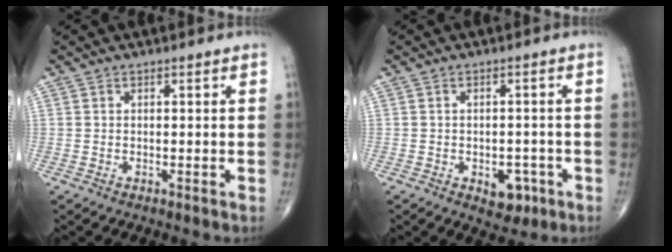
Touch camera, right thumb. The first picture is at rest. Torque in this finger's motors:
{"motor_torque": [0.71, 0.69, 0.13, -0.35, -0.03]}